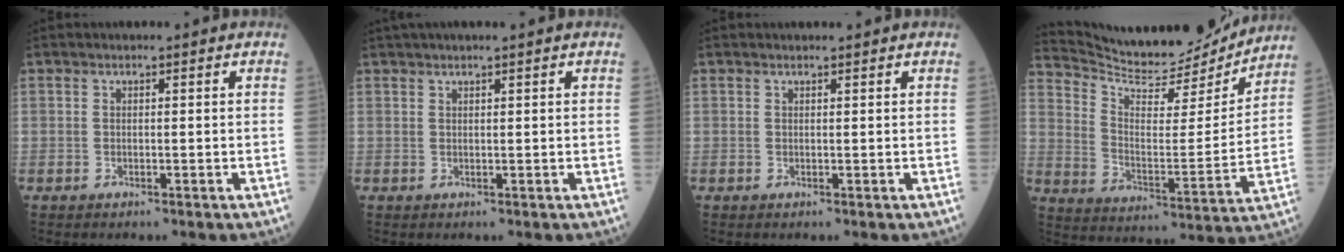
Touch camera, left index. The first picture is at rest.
{"total": 3.5, "force": [2.8, -0.3, 2.0], "torque": [-0.022, 0.026, 0.047]}
{"total": 0.9, "force": [0.8, 0.0, 0.2], "torque": [-0.003, 0.005, 0.014]}
{"total": 16.7, "force": [16.2, 2.3, 2.9], "torque": [-0.065, -0.035, 0.246]}